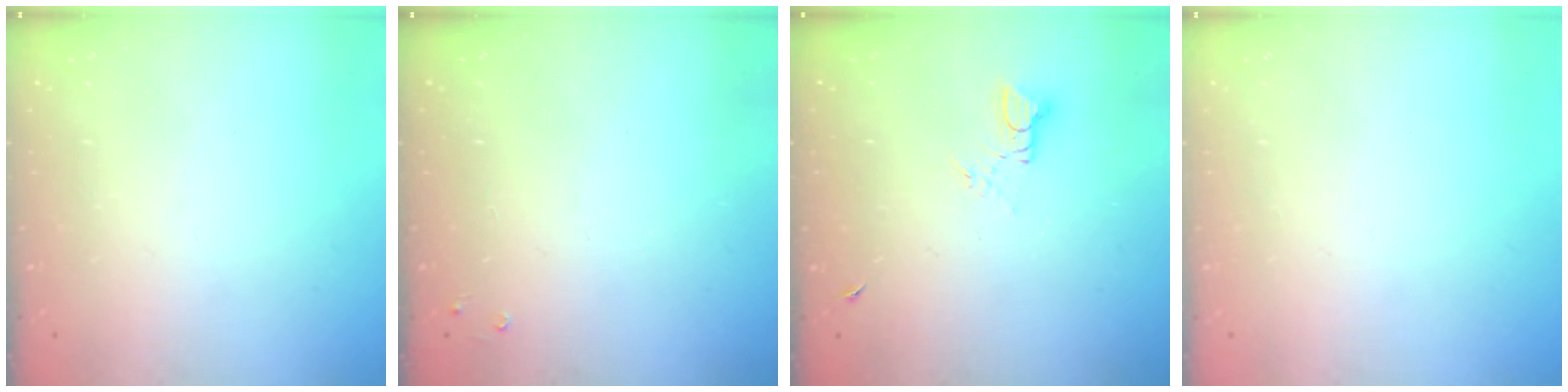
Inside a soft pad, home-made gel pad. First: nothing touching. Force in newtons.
{"total": 1.9, "press": 1.8, "slide": 0.4}
{"total": 3.7, "press": 3.7, "slide": 0.3}
{"total": 0.0}